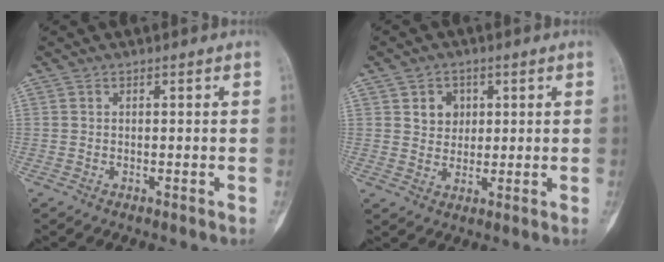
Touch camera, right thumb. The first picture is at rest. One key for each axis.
{"total": 4.7, "fx": 1.6, "fy": 4.0, "fz": 1.9, "tx": -0.006, "ty": -0.005, "tz": 0.027}